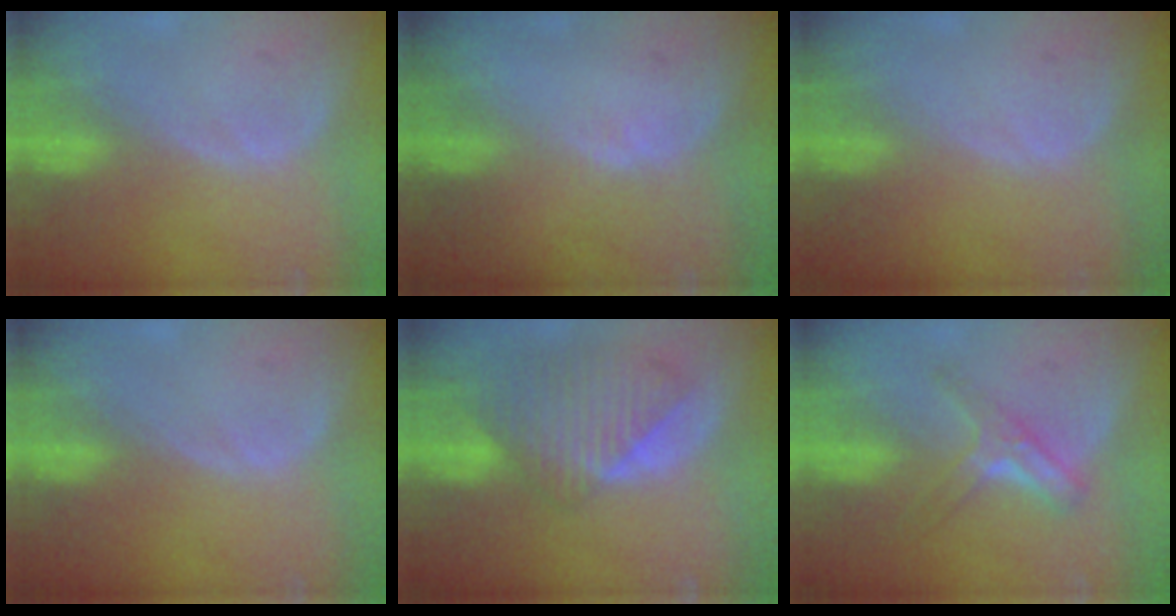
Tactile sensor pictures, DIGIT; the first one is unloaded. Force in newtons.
{"total": 1.0, "press": 0.7, "slide": 0.6}
{"total": 0.0}
{"total": 0.0}
{"total": 9.2, "press": 8.2, "slide": 4.0}
{"total": 5.6, "press": 4.9, "slide": 2.6}